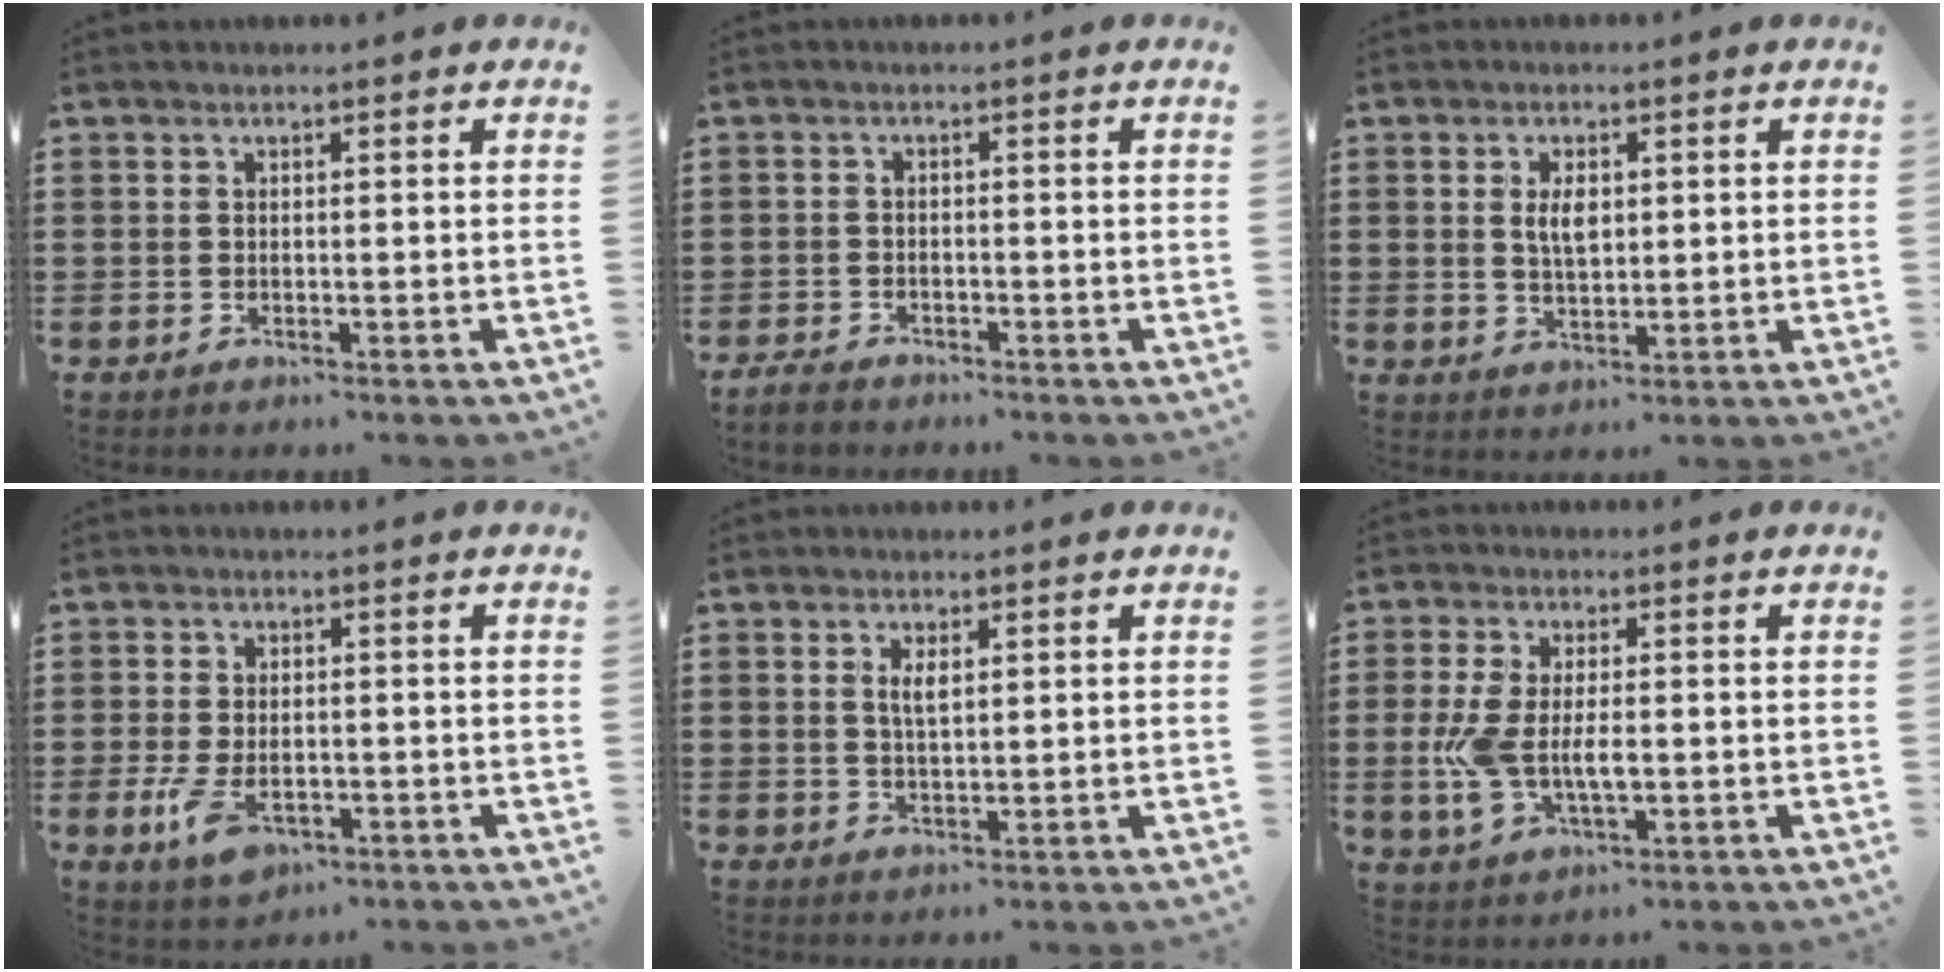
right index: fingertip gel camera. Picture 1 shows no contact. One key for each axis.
{"total": 1.8, "fx": -1.7, "fy": 0.4, "fz": 0.3, "tx": -0.019, "ty": -0.001, "tz": -0.038}
{"total": 3.9, "fx": 0.8, "fy": 1.9, "fz": 3.3, "tx": -0.061, "ty": 0.005, "tz": 0.011}
{"total": 4.4, "fx": -1.6, "fy": 2.3, "fz": 3.4, "tx": -0.086, "ty": -0.009, "tz": -0.035}
{"total": 2.6, "fx": 0.8, "fy": 0.9, "fz": 2.4, "tx": -0.049, "ty": 0.004, "tz": 0.013}
{"total": 7.2, "fx": -0.6, "fy": 3.7, "fz": 6.2, "tx": -0.146, "ty": -0.004, "tz": -0.016}